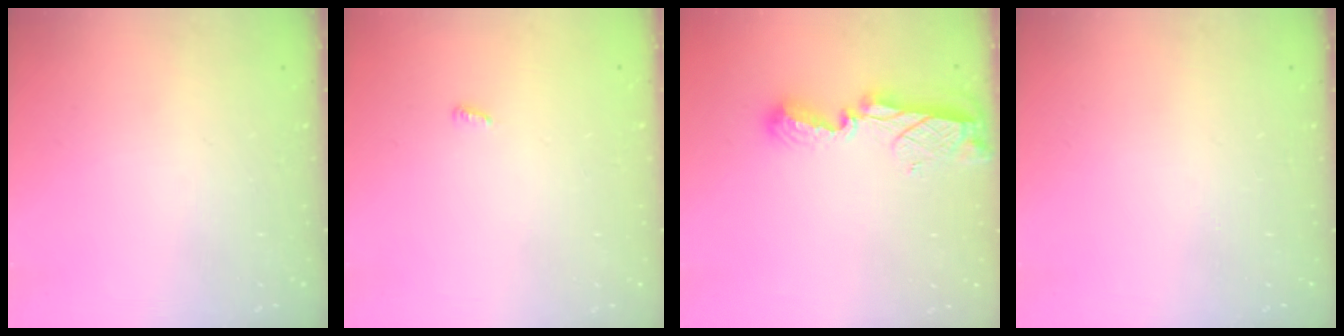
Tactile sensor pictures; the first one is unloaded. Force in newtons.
{"total": 2.6, "press": 2.6, "slide": 0.2}
{"total": 8.5, "press": 8.4, "slide": 1.2}
{"total": 0.0}